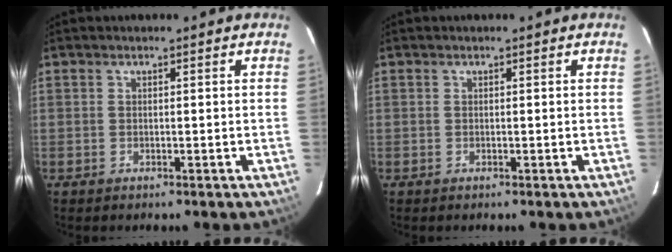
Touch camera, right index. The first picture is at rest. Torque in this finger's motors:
{"motor_torque": [0.00, 0.00, 0.00, 0.00]}